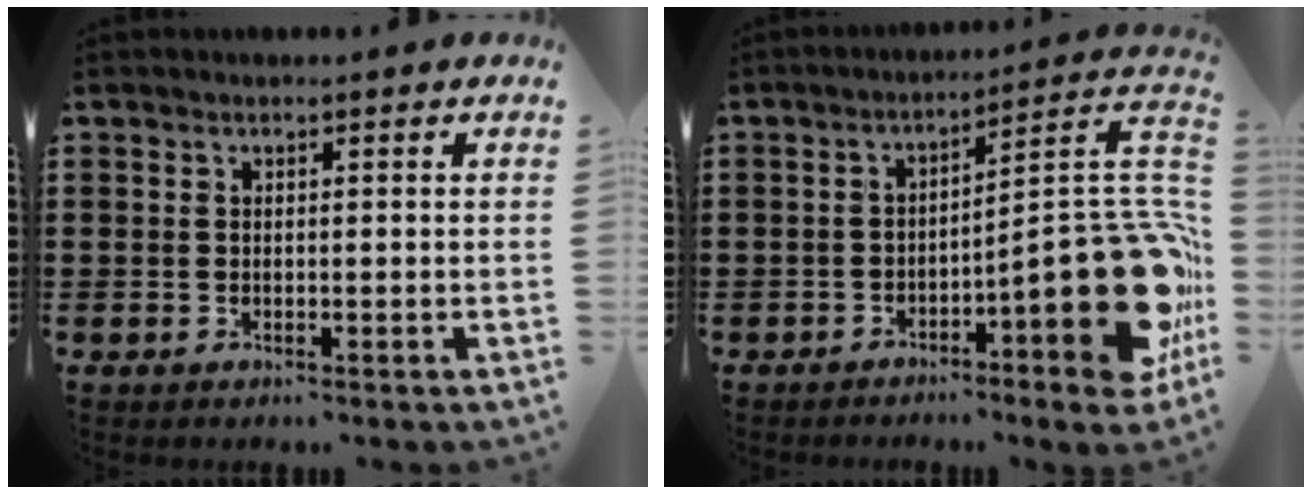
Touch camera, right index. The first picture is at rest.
{"total": 15.3, "force": [-4.4, 3.8, 14.2], "torque": [-0.173, -0.008, -0.064]}